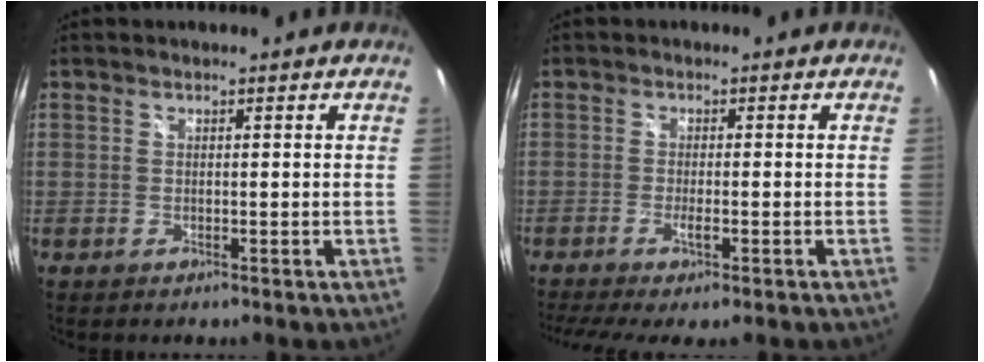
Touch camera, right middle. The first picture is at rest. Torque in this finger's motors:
{"motor_torque": [1.14, -1.00, 0.29, 0.06]}